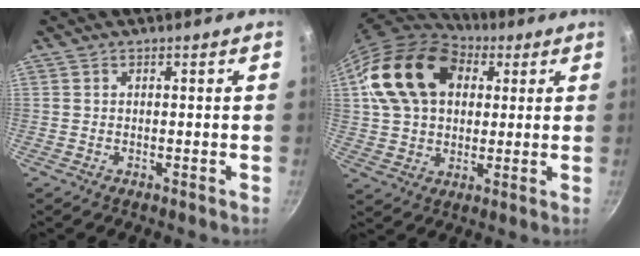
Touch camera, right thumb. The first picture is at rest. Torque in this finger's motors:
{"motor_torque": [1.00, 1.05, 0.65, -0.29, 0.42]}